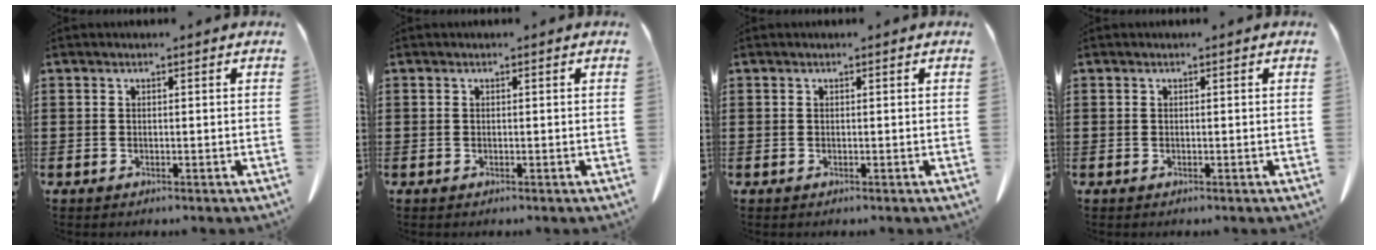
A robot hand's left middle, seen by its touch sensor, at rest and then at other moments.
{"total": 0.0}
{"total": 0.0}
{"total": 0.0}